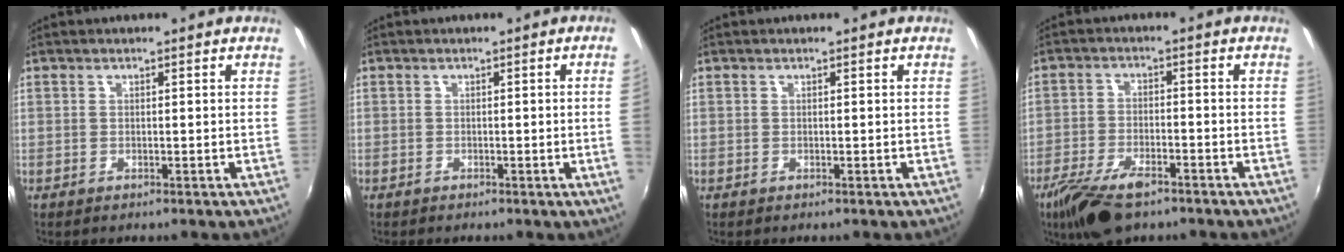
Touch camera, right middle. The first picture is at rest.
{"total": 2.2, "force": [-0.1, -1.4, 1.8], "torque": [-0.022, -0.013, 0.003]}
{"total": 0.0}
{"total": 11.0, "force": [-7.4, 4.3, 6.8], "torque": [-0.161, -0.024, -0.139]}